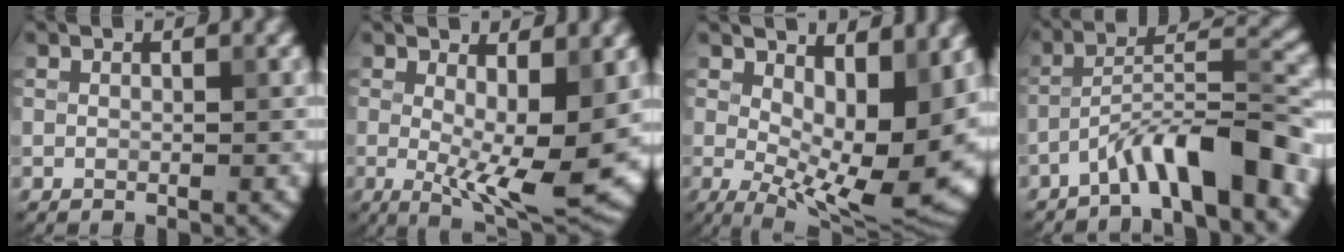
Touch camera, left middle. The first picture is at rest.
{"total": 8.8, "force": [-0.4, 2.9, 8.3], "torque": [-0.135, -0.023, -0.001]}
{"total": 13.4, "force": [1.5, 6.0, 11.9], "torque": [-0.150, -0.018, 0.038]}
{"total": 7.6, "force": [-4.9, 1.1, 5.7], "torque": [-0.099, 0.019, -0.085]}